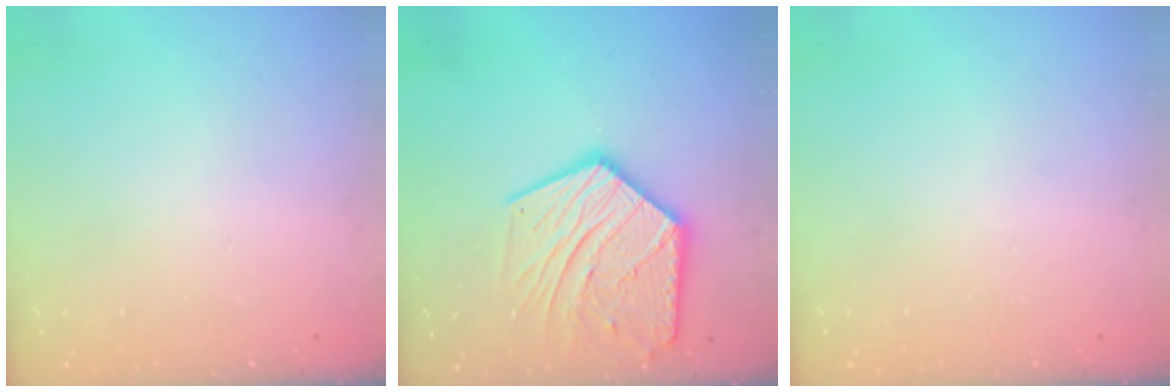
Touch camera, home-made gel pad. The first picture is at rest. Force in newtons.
{"total": 20.9, "press": 20.9, "slide": 1.8}
{"total": 0.0}